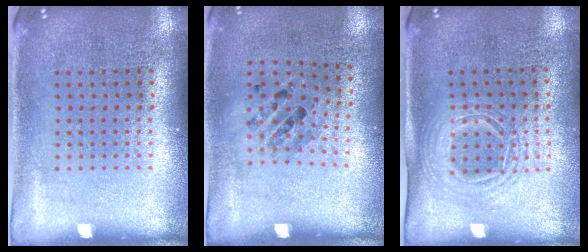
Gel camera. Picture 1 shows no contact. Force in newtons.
{"total": 0.8, "press": 0.7, "slide": 0.4}
{"total": 1.5, "press": 1.3, "slide": 0.8}